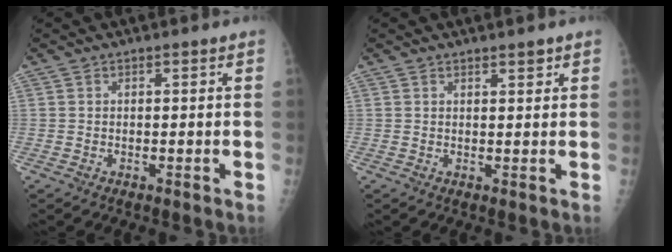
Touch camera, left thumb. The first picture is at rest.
{"total": 1.5, "force": [1.1, 0.4, 0.8], "torque": [-0.007, -0.007, 0.017]}